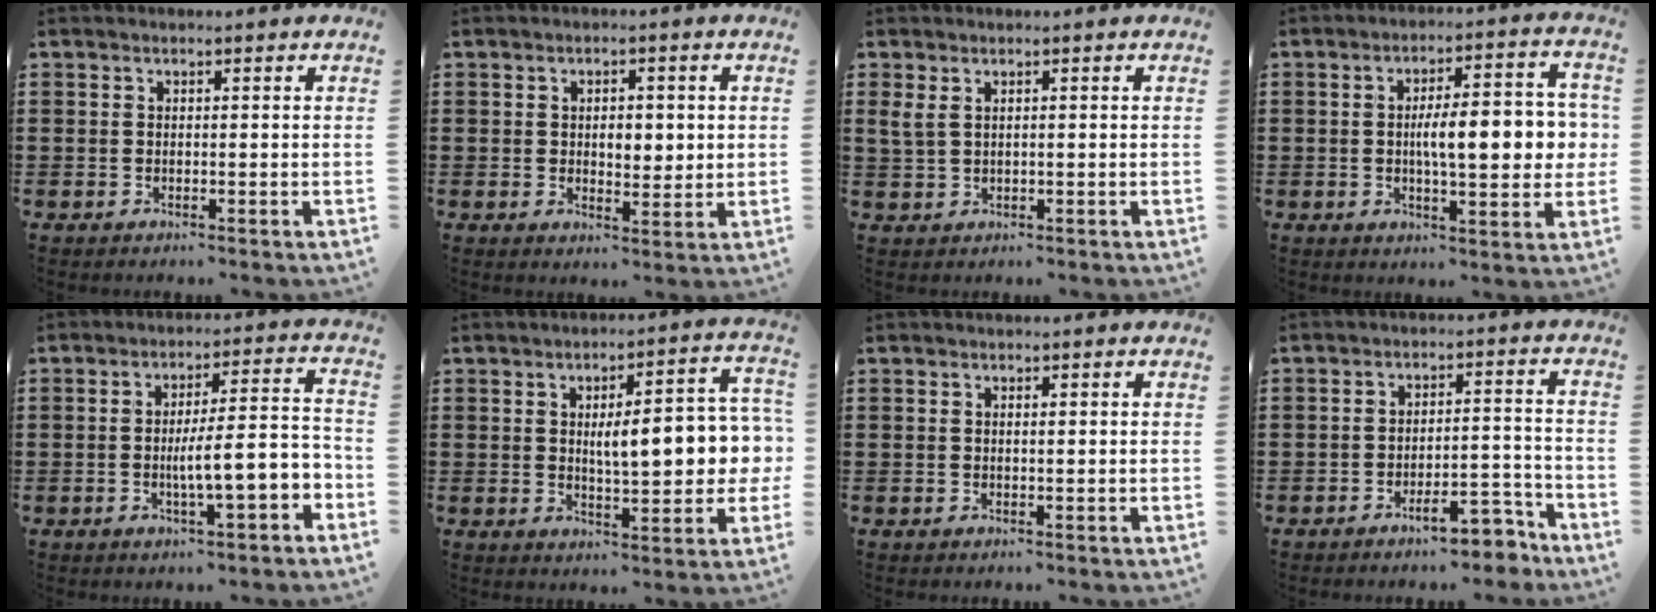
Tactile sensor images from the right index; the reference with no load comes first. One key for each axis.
{"total": 3.7, "fx": 0.3, "fy": 2.1, "fz": 3.0, "tx": -0.047, "ty": 0.003, "tz": -0.002}
{"total": 2.1, "fx": 0.7, "fy": 1.0, "fz": 1.7, "tx": -0.044, "ty": 0.003, "tz": 0.010}
{"total": 9.9, "fx": 0.1, "fy": 3.0, "fz": 9.5, "tx": -0.145, "ty": 0.002, "tz": -0.004}
{"total": 8.4, "fx": -2.9, "fy": 1.6, "fz": 7.7, "tx": -0.115, "ty": -0.005, "tz": -0.055}
{"total": 9.2, "fx": 0.6, "fy": 3.2, "fz": 8.5, "tx": -0.125, "ty": -0.005, "tz": 0.000}
{"total": 0.5, "fx": 0.2, "fy": 0.1, "fz": 0.5, "tx": -0.010, "ty": 0.000, "tz": 0.003}
{"total": 7.7, "fx": -5.7, "fy": 1.8, "fz": 4.8, "tx": -0.072, "ty": 0.008, "tz": -0.099}